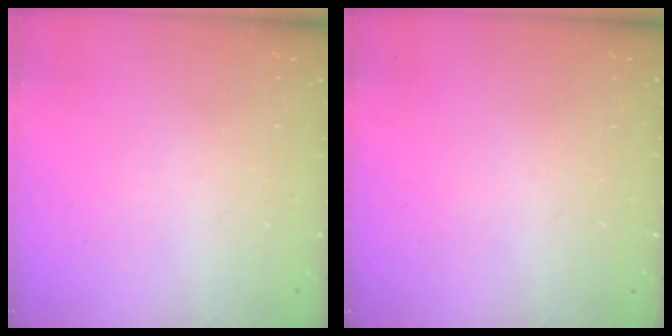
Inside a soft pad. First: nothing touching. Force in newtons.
{"total": 0.0}